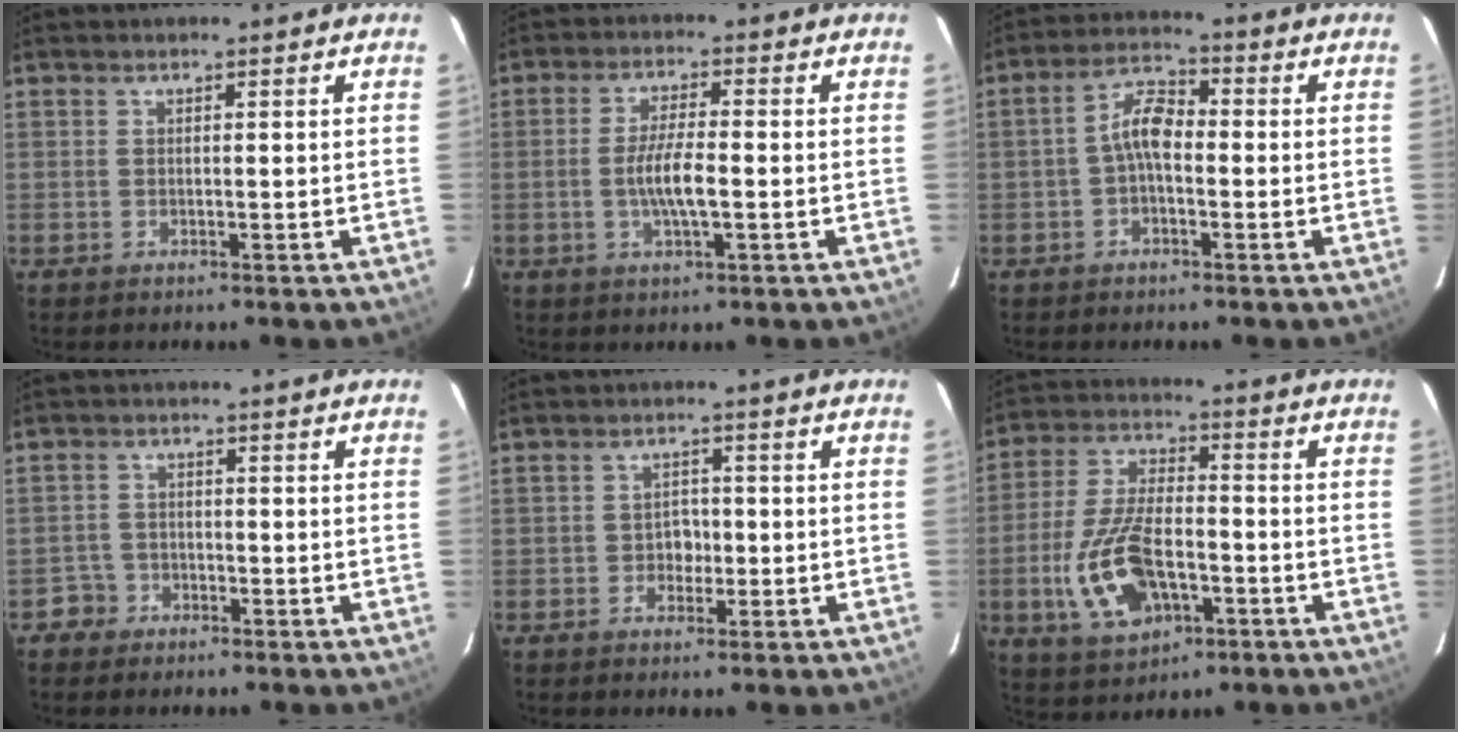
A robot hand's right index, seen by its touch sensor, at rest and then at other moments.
{"total": 6.1, "force": [-1.2, 1.2, 5.9], "torque": [-0.113, -0.001, -0.022]}
{"total": 5.4, "force": [-1.0, 2.7, 4.5], "torque": [-0.091, 0.021, -0.023]}
{"total": 3.1, "force": [-1.8, 2.4, -0.6], "torque": [0.013, 0.021, -0.033]}
{"total": 2.5, "force": [-0.8, 2.3, 0.9], "torque": [-0.014, 0.010, -0.012]}
{"total": 14.9, "force": [-4.9, 7.7, 11.8], "torque": [-0.254, -0.001, -0.079]}